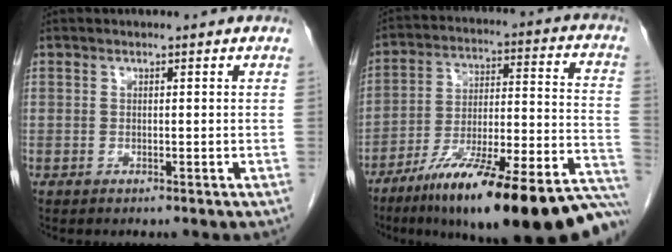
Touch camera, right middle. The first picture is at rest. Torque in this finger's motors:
{"motor_torque": [1.07, -1.07, 0.44, 0.21]}